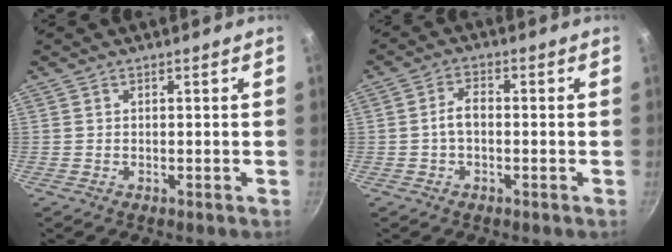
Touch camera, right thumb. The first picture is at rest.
{"total": 3.6, "force": [-0.6, 2.1, 2.9], "torque": [-0.050, 0.019, -0.015]}